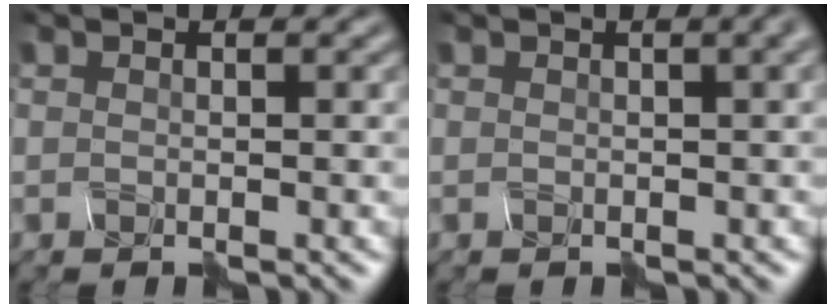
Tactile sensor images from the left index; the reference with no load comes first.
{"total": 6.2, "force": [2.9, 3.0, 4.6], "torque": [-0.006, 0.035, 0.022]}